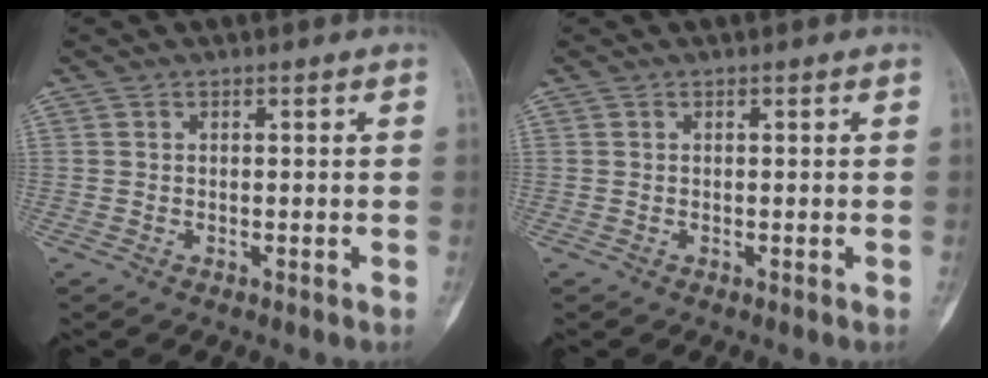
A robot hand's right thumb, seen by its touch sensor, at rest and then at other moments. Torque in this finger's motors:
{"motor_torque": [0.00, 0.00, 0.02, 0.02, 0.00]}